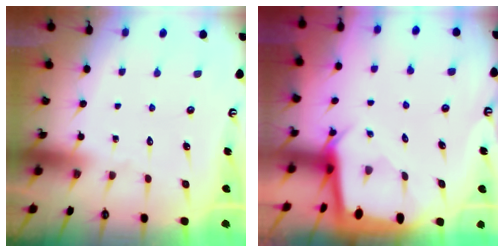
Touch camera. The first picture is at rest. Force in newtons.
{"total": 2.2, "press": 2.2, "slide": 0.1}